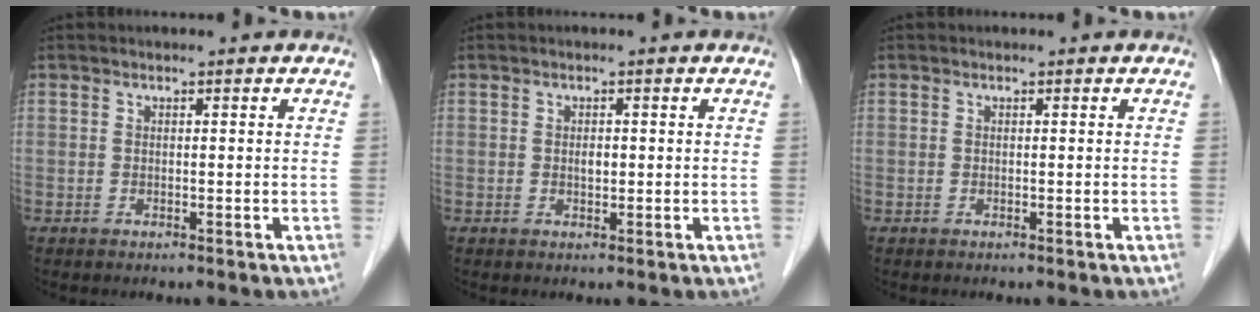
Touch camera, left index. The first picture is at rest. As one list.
[{"total": 1.1, "force": [0.1, 0.6, 1.0], "torque": [-0.018, 0.001, 0.003]}, {"total": 0.0}]